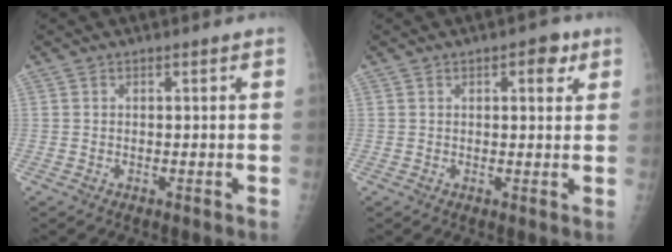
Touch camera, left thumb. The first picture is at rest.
{"total": 2.8, "force": [1.4, 1.2, 2.1], "torque": [-0.018, -0.002, 0.016]}